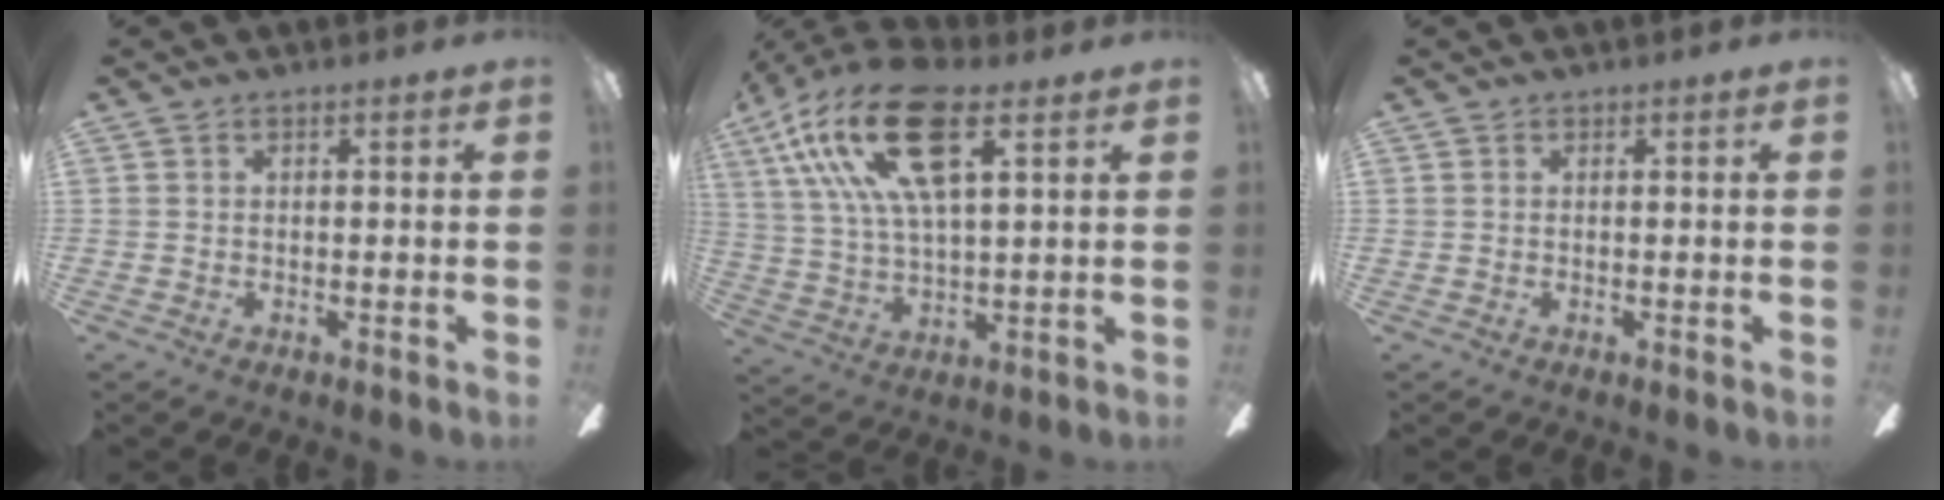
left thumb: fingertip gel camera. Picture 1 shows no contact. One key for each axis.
{"total": 21.0, "fx": 10.9, "fy": 8.4, "fz": 15.9, "tx": -0.324, "ty": -0.030, "tz": 0.183}
{"total": 0.0}